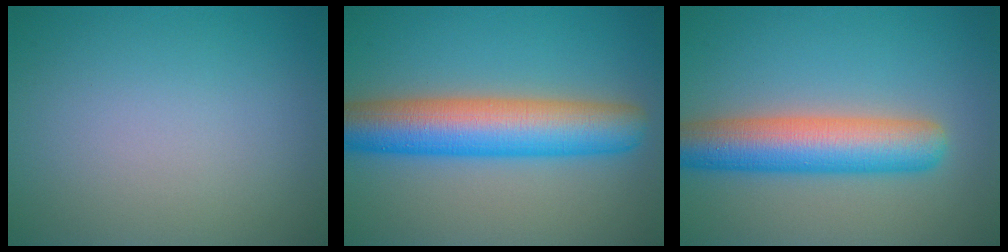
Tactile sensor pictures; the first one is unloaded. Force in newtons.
{"total": 9.1, "press": 9.1, "slide": 0.4}
{"total": 7.4, "press": 7.4, "slide": 0.3}